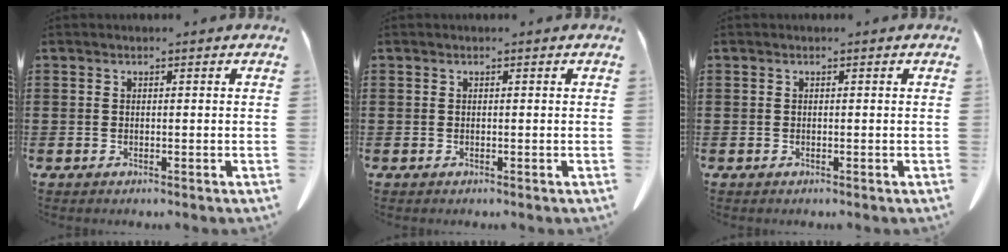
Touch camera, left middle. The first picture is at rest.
{"total": 0.0}
{"total": 0.0}